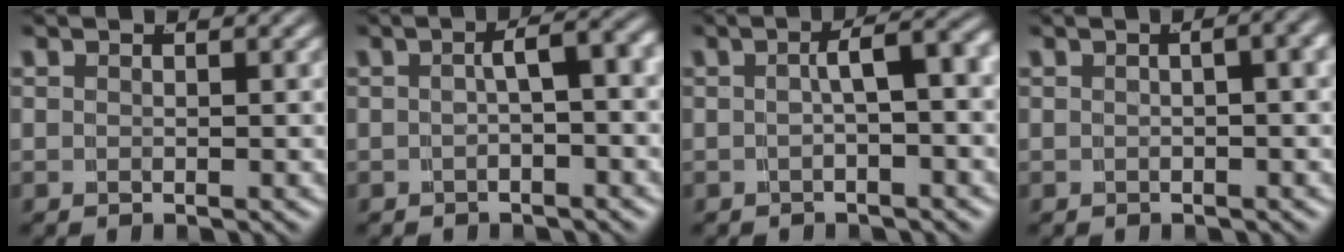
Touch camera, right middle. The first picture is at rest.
{"total": 4.0, "force": [0.0, 1.2, 3.8], "torque": [-0.038, 0.014, -0.002]}
{"total": 4.4, "force": [0.0, 1.2, 4.3], "torque": [-0.046, 0.015, -0.003]}
{"total": 2.3, "force": [0.2, 0.3, 2.3], "torque": [-0.018, 0.014, 0.002]}